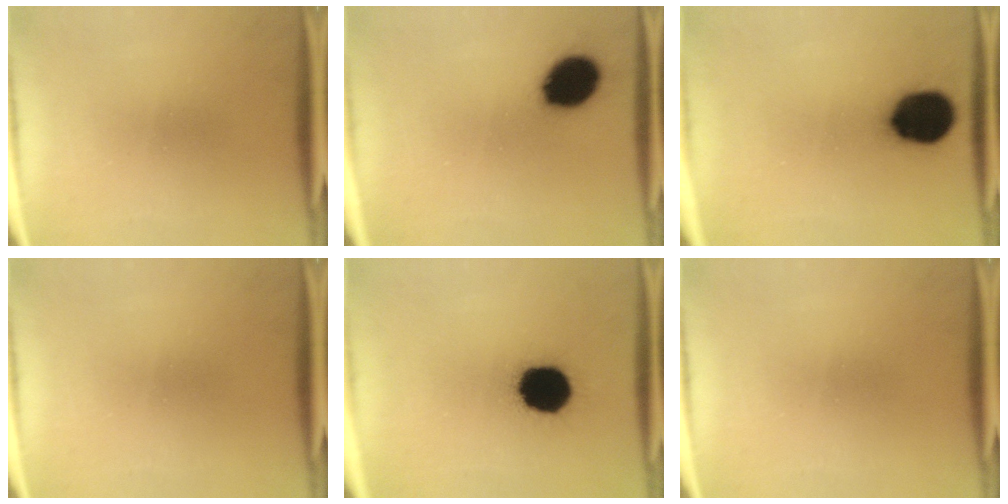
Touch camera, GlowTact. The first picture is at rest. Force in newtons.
{"total": 12.2}
{"total": 16.0}
{"total": 0.0}
{"total": 17.4}
{"total": 0.0}